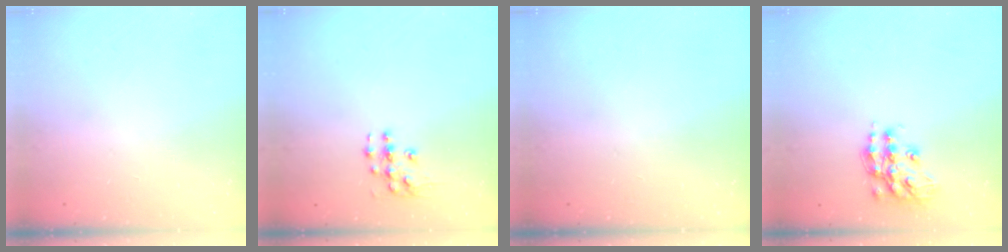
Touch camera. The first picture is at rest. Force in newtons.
{"total": 6.1, "press": 6.1, "slide": 0.4}
{"total": 0.0}
{"total": 13.4, "press": 13.4, "slide": 0.9}